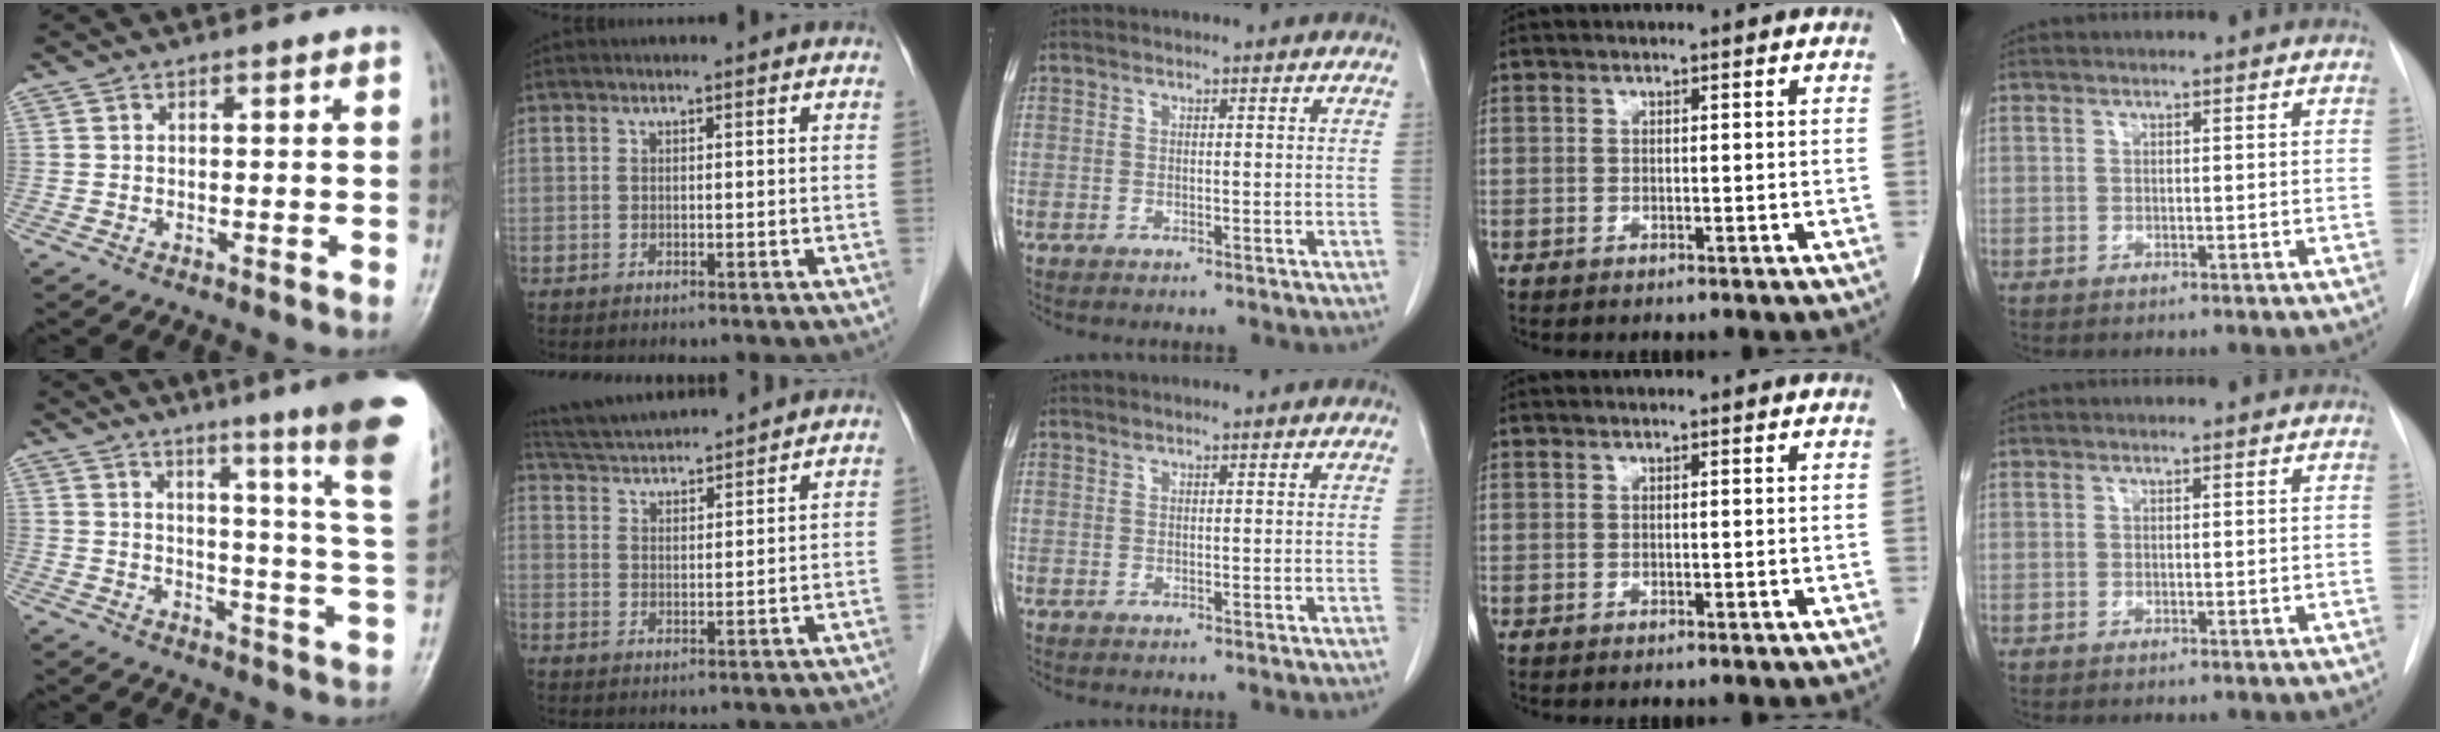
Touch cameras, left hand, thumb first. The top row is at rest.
{"thumb": {"total": 20.9, "force": [13.8, -0.3, 15.7], "torque": [-0.189, -0.100, 0.165]}, "index": {"total": 11.2, "force": [10.5, 0.3, 3.8], "torque": [-0.081, 0.023, 0.173]}}